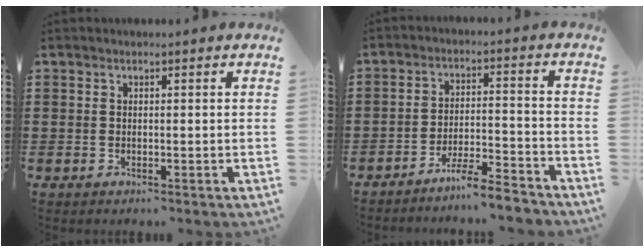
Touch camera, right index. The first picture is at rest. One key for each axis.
{"total": 5.7, "fx": -5.3, "fy": 0.1, "fz": 2.1, "tx": -0.045, "ty": -0.005, "tz": -0.104}